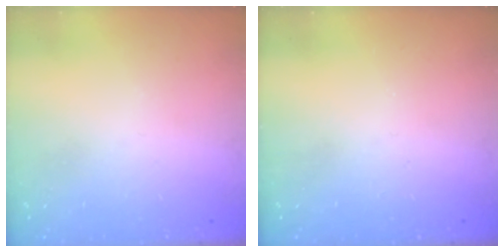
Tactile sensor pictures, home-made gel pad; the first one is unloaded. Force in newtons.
{"total": 0.0}